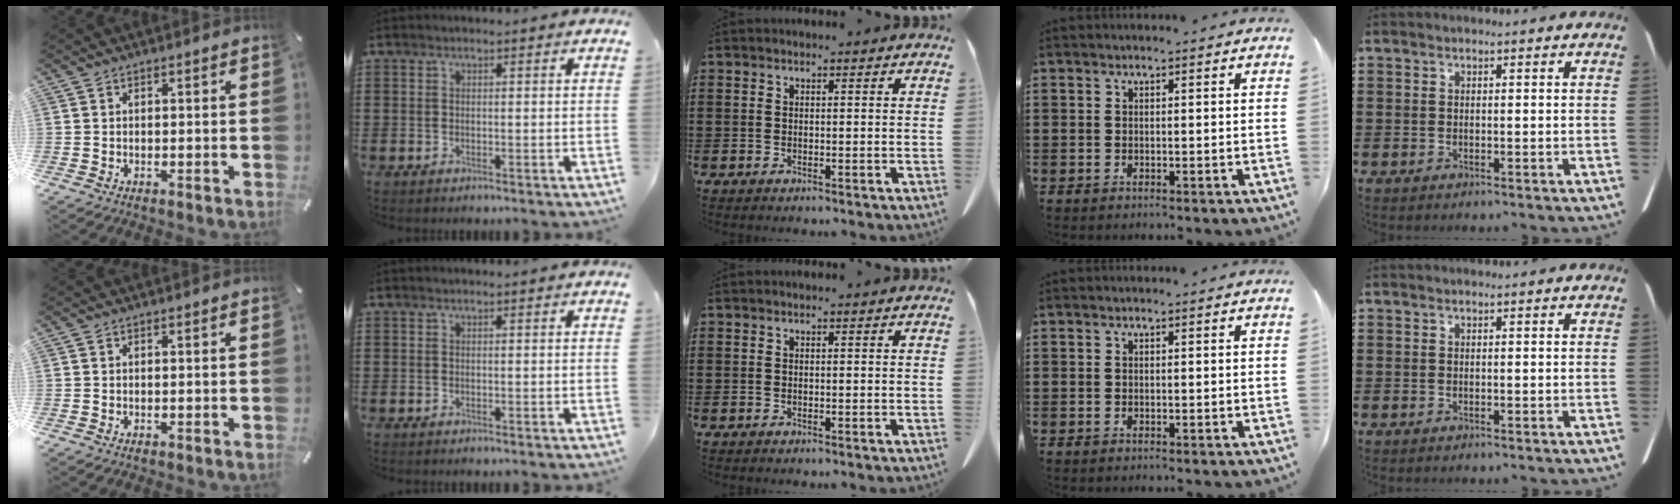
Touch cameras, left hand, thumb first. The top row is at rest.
{}